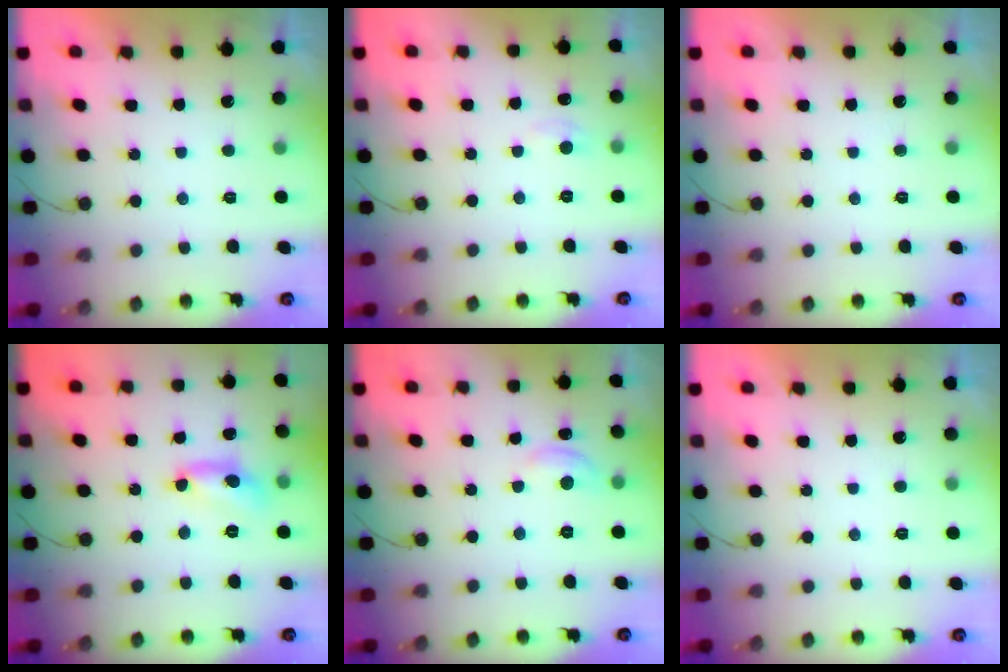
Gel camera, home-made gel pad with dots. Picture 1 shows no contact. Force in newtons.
{"total": 2.5, "press": 2.4, "slide": 0.4}
{"total": 0.0}
{"total": 9.1, "press": 9.1, "slide": 0.8}
{"total": 5.4, "press": 5.4, "slide": 0.5}
{"total": 0.0}